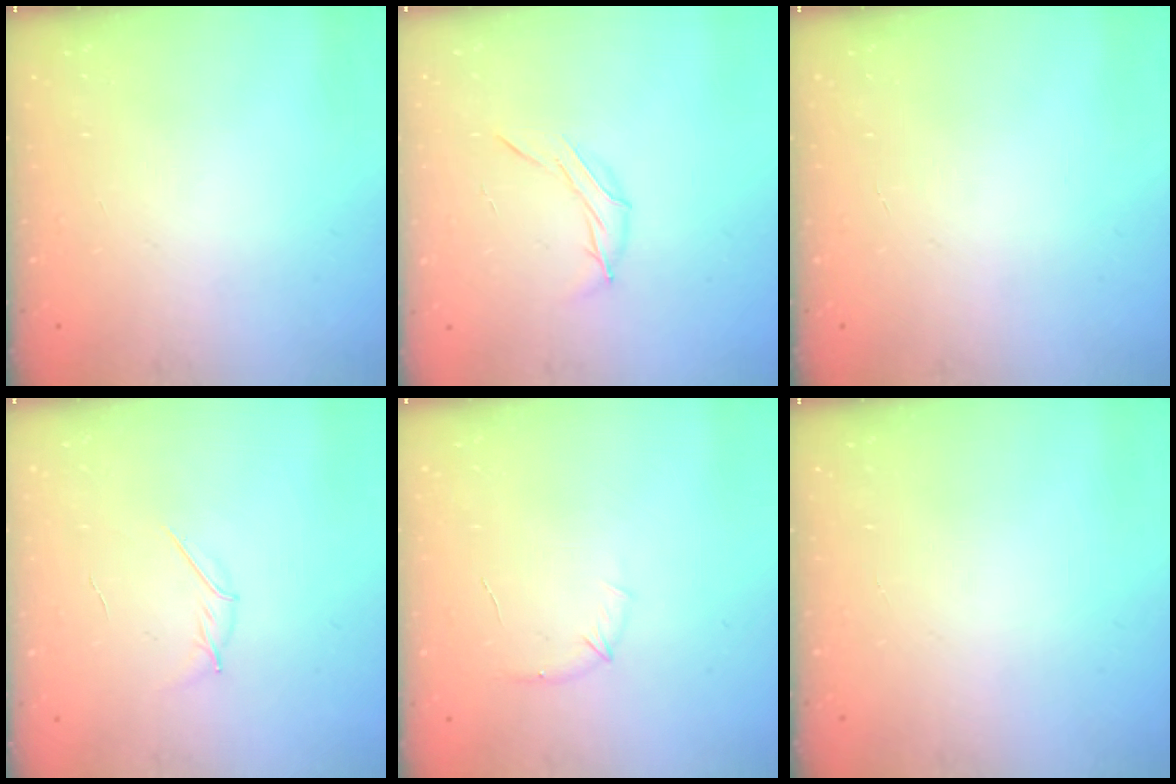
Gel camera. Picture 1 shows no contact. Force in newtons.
{"total": 6.3, "press": 6.2, "slide": 1.0}
{"total": 0.0}
{"total": 3.3, "press": 3.2, "slide": 0.8}
{"total": 5.5, "press": 5.3, "slide": 1.5}
{"total": 0.0}